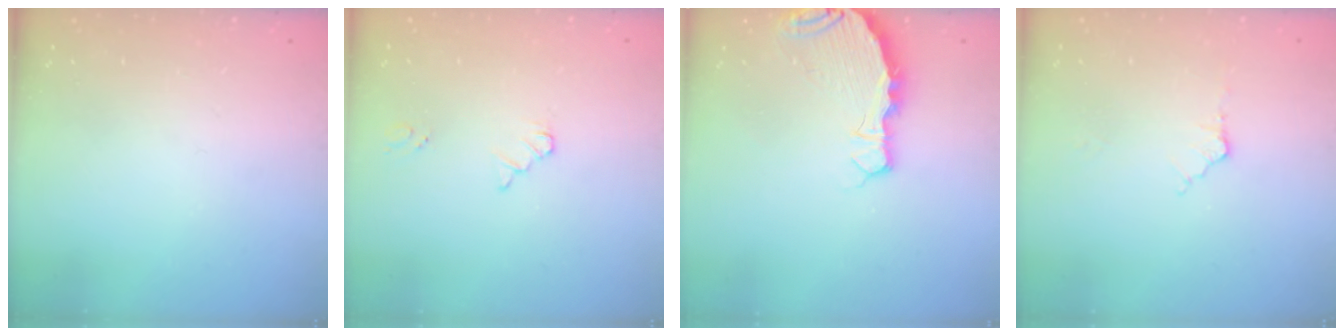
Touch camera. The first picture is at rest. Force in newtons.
{"total": 3.9, "press": 3.9, "slide": 0.5}
{"total": 5.6, "press": 5.6, "slide": 0.2}
{"total": 3.2, "press": 3.0, "slide": 1.1}